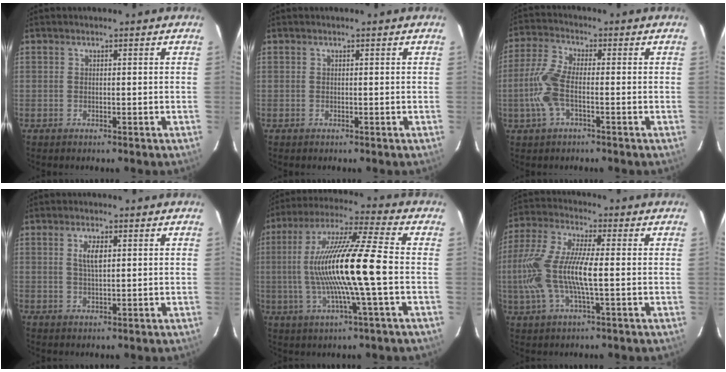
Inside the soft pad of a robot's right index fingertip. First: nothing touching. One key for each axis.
{"total": 0.0}
{"total": 8.2, "fx": -2.0, "fy": 2.9, "fz": 7.4, "tx": -0.172, "ty": 0.005, "tz": -0.043}
{"total": 3.3, "fx": 1.0, "fy": 1.2, "fz": 2.9, "tx": -0.055, "ty": 0.001, "tz": 0.018}
{"total": 17.6, "fx": -1.4, "fy": 0.1, "fz": 17.5, "tx": -0.332, "ty": 0.002, "tz": -0.024}
{"total": 15.8, "fx": -1.4, "fy": 4.1, "fz": 15.2, "tx": -0.311, "ty": -0.001, "tz": -0.031}